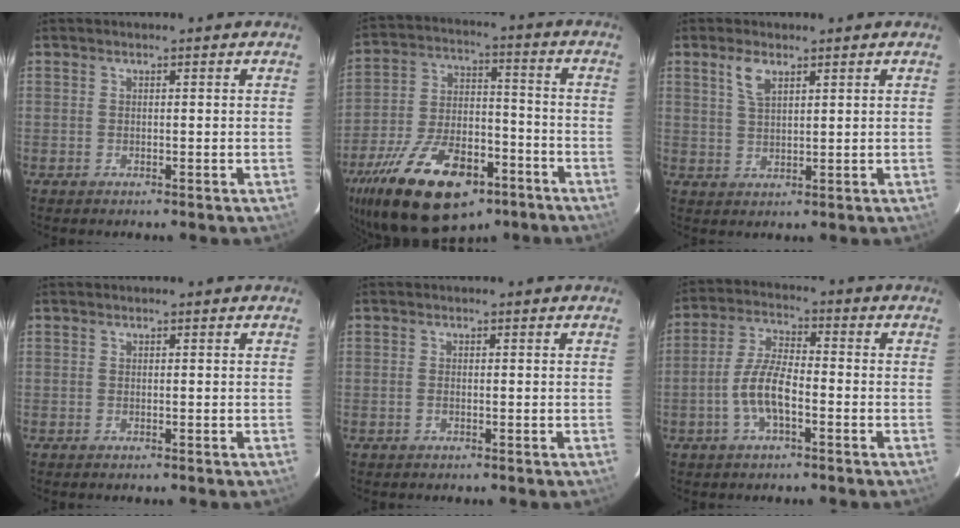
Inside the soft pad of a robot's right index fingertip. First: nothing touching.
{"total": 25.3, "force": [-15.1, 12.4, 16.1], "torque": [-0.325, -0.015, -0.235]}
{"total": 4.0, "force": [2.3, 1.6, 2.8], "torque": [-0.056, 0.005, 0.045]}
{"total": 0.0}
{"total": 0.5, "force": [-0.2, 0.2, 0.5], "torque": [-0.011, 0.000, -0.003]}
{"total": 7.6, "force": [-2.8, 2.5, 6.6], "torque": [-0.139, 0.009, -0.055]}